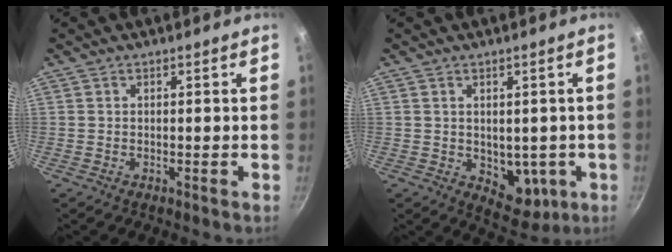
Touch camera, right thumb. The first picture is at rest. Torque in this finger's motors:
{"motor_torque": [-0.54, 0.33, 0.09, 0.35, 0.07]}